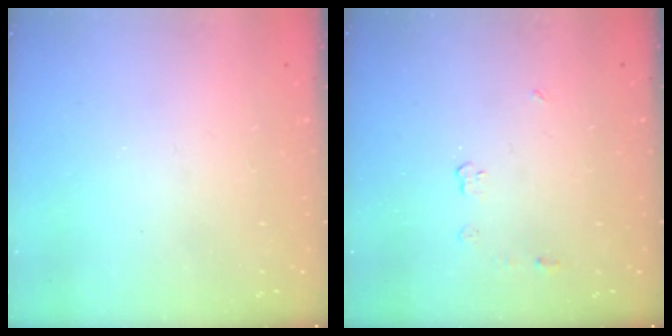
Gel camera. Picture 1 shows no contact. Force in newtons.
{"total": 4.0, "press": 3.9, "slide": 0.5}